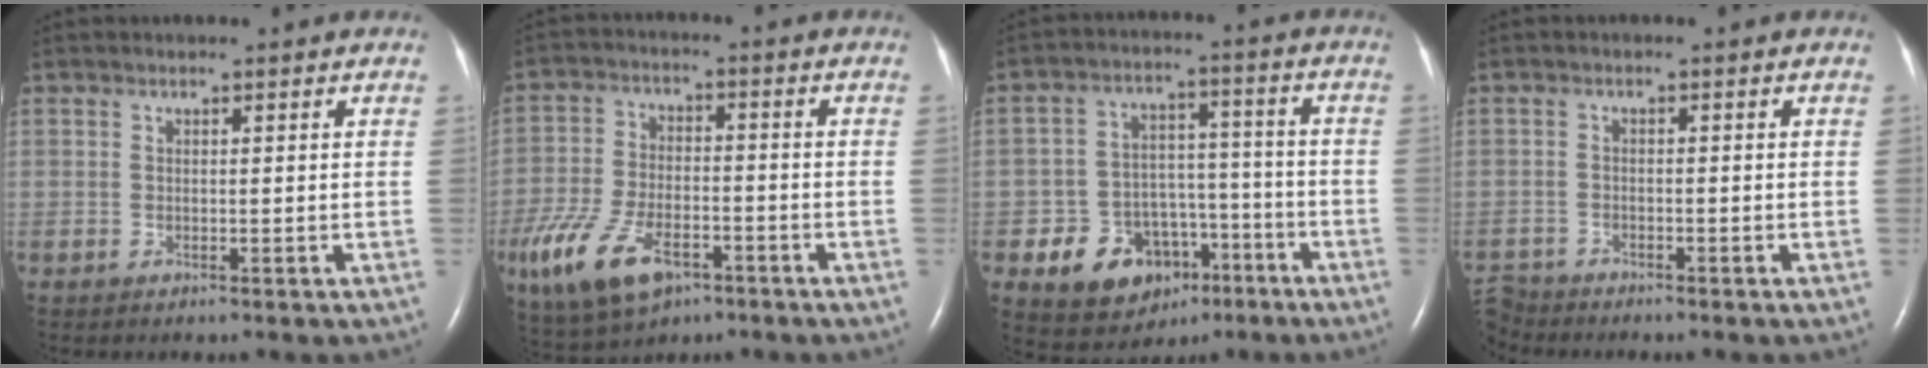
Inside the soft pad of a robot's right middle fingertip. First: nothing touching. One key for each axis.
{"total": 13.8, "fx": -7.3, "fy": 6.6, "fz": 9.6, "tx": -0.210, "ty": -0.012, "tz": -0.125}
{"total": 11.1, "fx": -5.5, "fy": 8.2, "fz": 5.1, "tx": -0.083, "ty": 0.027, "tz": -0.074}
{"total": 3.3, "fx": -3.3, "fy": 0.5, "fz": -0.5, "tx": 0.012, "ty": -0.012, "tz": -0.061}